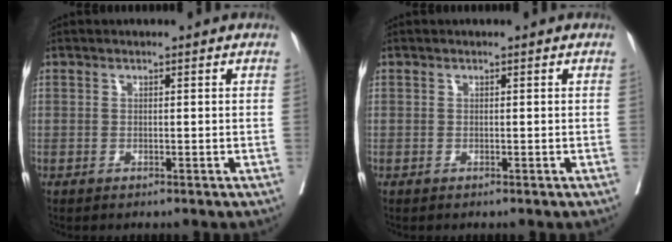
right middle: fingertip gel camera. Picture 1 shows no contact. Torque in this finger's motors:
{"motor_torque": [-0.27, -0.26, 0.00, 0.00]}